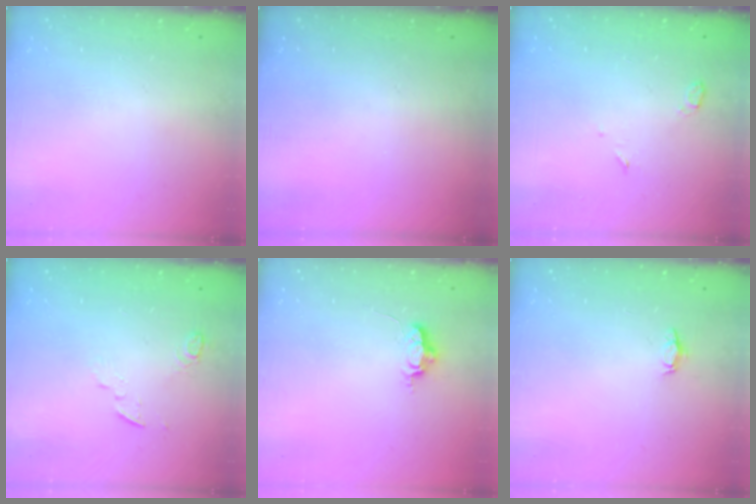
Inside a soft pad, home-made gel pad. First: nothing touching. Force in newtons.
{"total": 0.0}
{"total": 3.0, "press": 2.9, "slide": 0.6}
{"total": 4.7, "press": 4.7, "slide": 0.6}
{"total": 5.3, "press": 5.3, "slide": 0.4}
{"total": 2.8, "press": 2.8, "slide": 0.4}